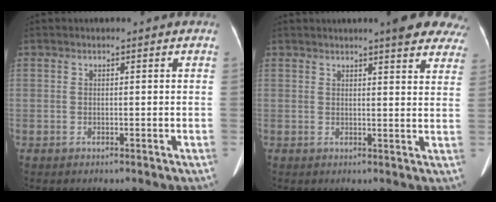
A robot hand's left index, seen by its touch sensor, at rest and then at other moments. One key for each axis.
{"total": 7.8, "fx": 5.8, "fy": 1.8, "fz": 4.8, "tx": -0.043, "ty": 0.009, "tz": 0.054}